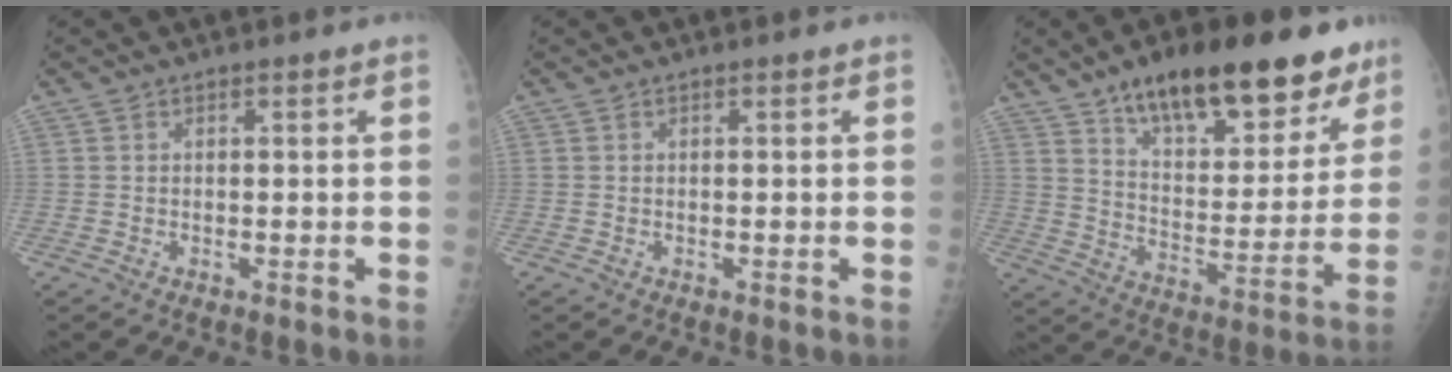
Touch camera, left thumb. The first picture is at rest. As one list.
[{"total": 0.0}, {"total": 23.7, "force": [15.7, 10.0, 14.7], "torque": [-0.165, -0.051, 0.239]}]